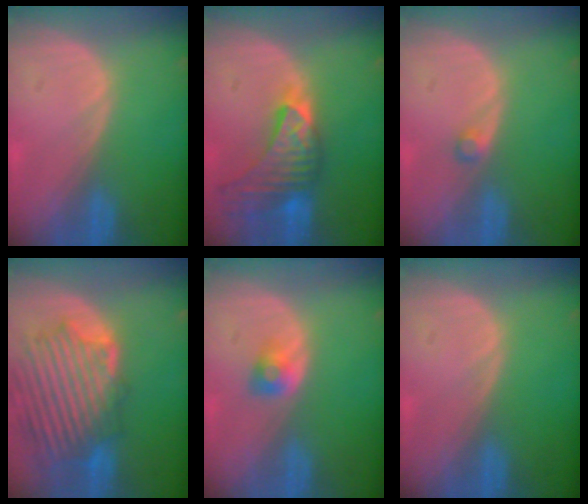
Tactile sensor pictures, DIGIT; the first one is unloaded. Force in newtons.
{"total": 9.0, "press": 8.4, "slide": 3.2}
{"total": 1.2, "press": 1.2, "slide": 0.2}
{"total": 12.0, "press": 11.3, "slide": 4.1}
{"total": 2.3, "press": 2.2, "slide": 0.7}
{"total": 0.0}